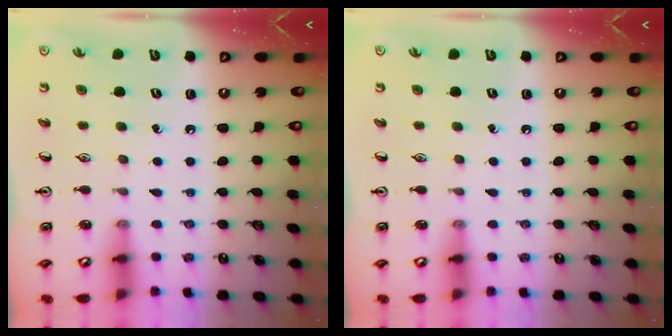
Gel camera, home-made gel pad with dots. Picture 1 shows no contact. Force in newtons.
{"total": 0.0}